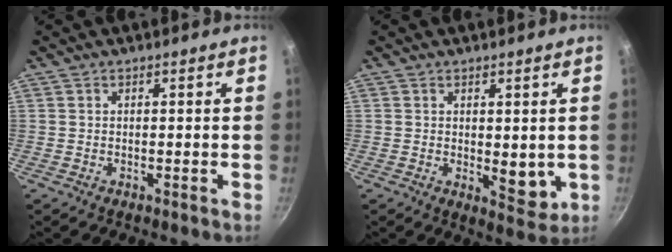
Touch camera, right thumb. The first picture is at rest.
{"total": 5.5, "force": [0.2, 2.9, 4.7], "torque": [-0.057, -0.017, 0.007]}